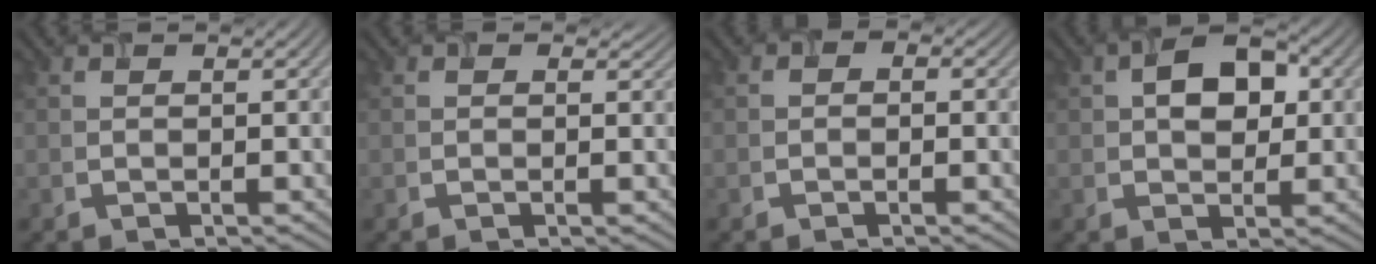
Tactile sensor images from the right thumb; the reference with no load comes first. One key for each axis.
{"total": 0.8, "fx": 0.4, "fy": 0.6, "fz": 0.4, "tx": -0.008, "ty": -0.002, "tz": -0.001}
{"total": 0.9, "fx": -0.6, "fy": 0.7, "fz": 0.2, "tx": -0.007, "ty": 0.003, "tz": -0.015}
{"total": 5.5, "fx": 1.1, "fy": 3.7, "fz": 4.0, "tx": -0.060, "ty": 0.006, "tz": 0.011}